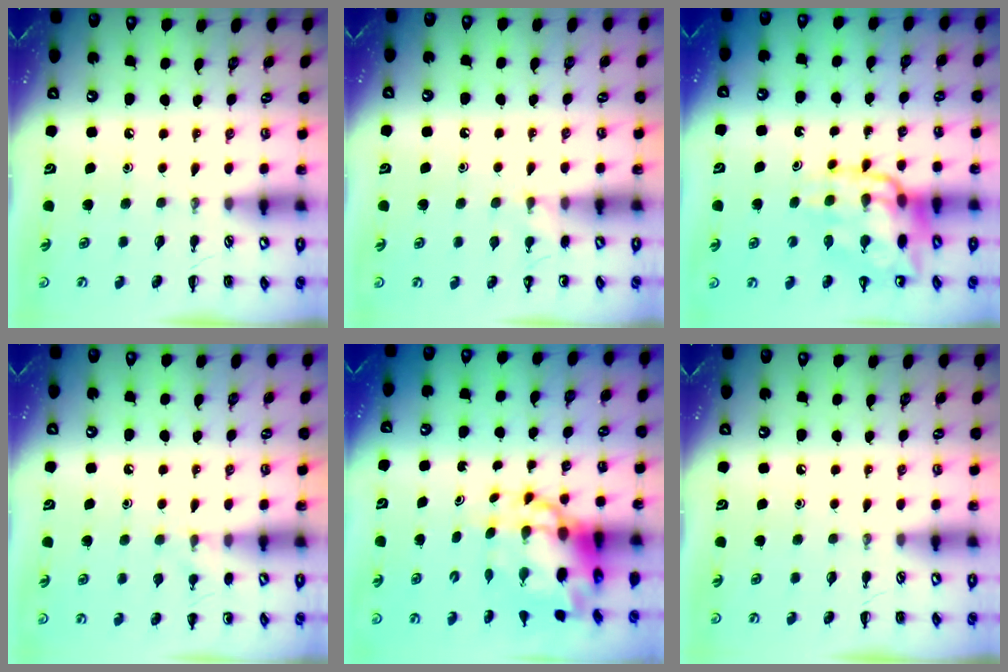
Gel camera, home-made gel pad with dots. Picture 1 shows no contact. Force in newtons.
{"total": 4.1, "press": 4.0, "slide": 1.0}
{"total": 14.7, "press": 14.3, "slide": 3.5}
{"total": 6.0, "press": 5.7, "slide": 1.8}
{"total": 10.1, "press": 9.7, "slide": 2.8}
{"total": 0.0}